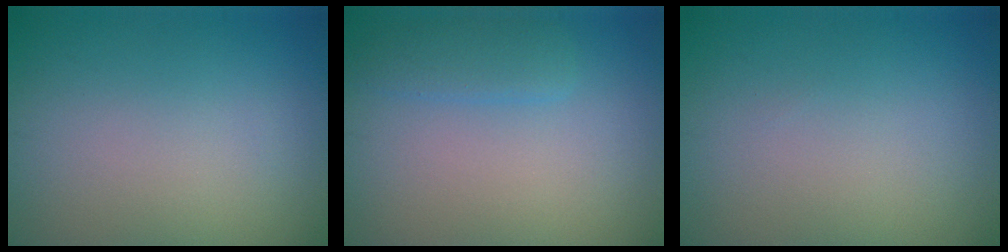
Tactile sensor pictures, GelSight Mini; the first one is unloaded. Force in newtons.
{"total": 1.8, "press": 1.8, "slide": 0.2}
{"total": 0.0}